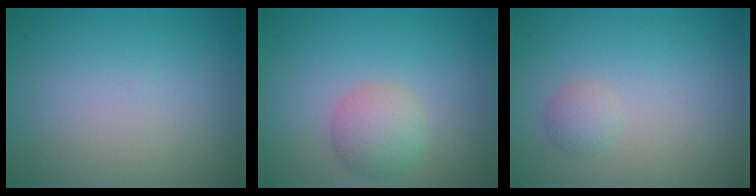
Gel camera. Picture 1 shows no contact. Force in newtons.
{"total": 2.9, "press": 2.9, "slide": 0.1}
{"total": 1.2, "press": 1.1, "slide": 0.1}